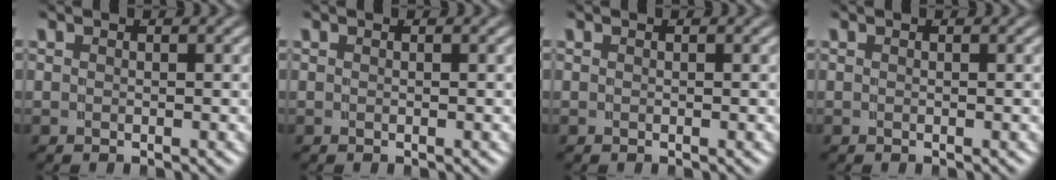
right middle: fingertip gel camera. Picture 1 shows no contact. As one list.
[{"total": 0.0}, {"total": 0.0}, {"total": 0.0}]